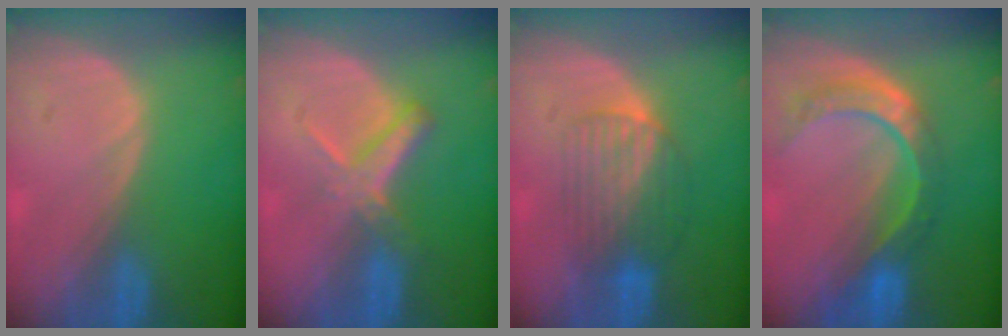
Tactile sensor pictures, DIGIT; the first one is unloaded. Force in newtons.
{"total": 5.6, "press": 5.1, "slide": 2.2}
{"total": 6.3, "press": 6.2, "slide": 1.1}
{"total": 8.8, "press": 7.4, "slide": 4.9}